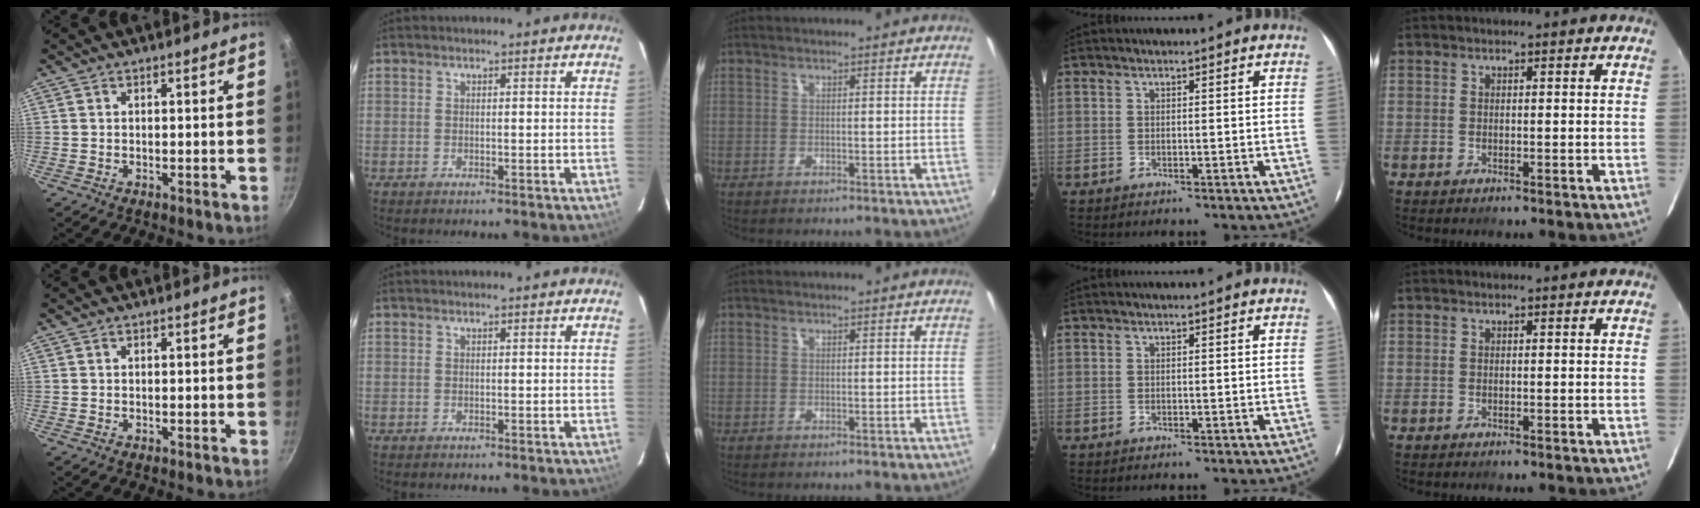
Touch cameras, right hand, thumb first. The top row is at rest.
{}